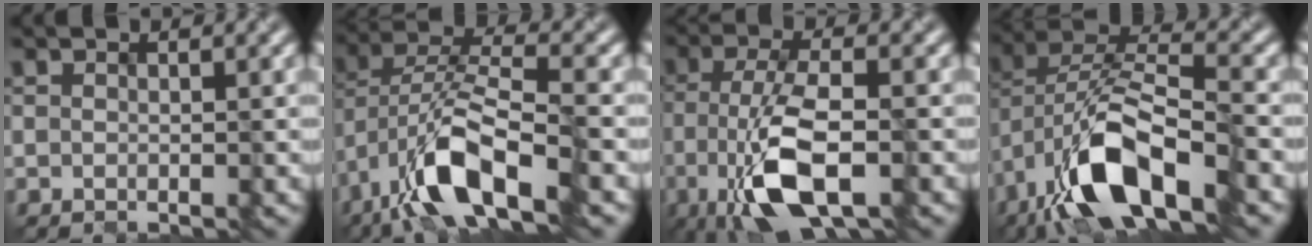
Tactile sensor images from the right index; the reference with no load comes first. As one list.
[{"total": 9.6, "force": [-5.4, 3.2, 7.2], "torque": [-0.138, 0.008, -0.102]}, {"total": 7.6, "force": [-2.8, 2.7, 6.6], "torque": [-0.135, 0.001, -0.053]}, {"total": 11.6, "force": [-6.2, 4.2, 8.8], "torque": [-0.170, 0.004, -0.115]}]